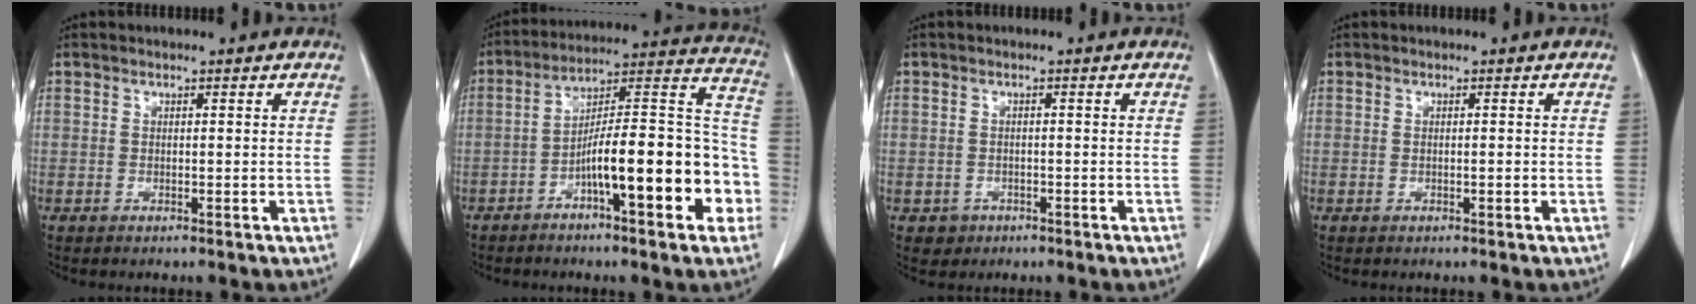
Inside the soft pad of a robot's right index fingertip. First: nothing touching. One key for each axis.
{"total": 19.1, "fx": -6.5, "fy": 3.9, "fz": 17.6, "tx": -0.217, "ty": 0.043, "tz": -0.092}
{"total": 2.3, "fx": -1.0, "fy": 2.0, "fz": 0.1, "tx": 0.001, "ty": 0.009, "tz": -0.013}
{"total": 0.5, "fx": -0.1, "fy": 0.1, "fz": 0.5, "tx": -0.009, "ty": 0.000, "tz": -0.001}